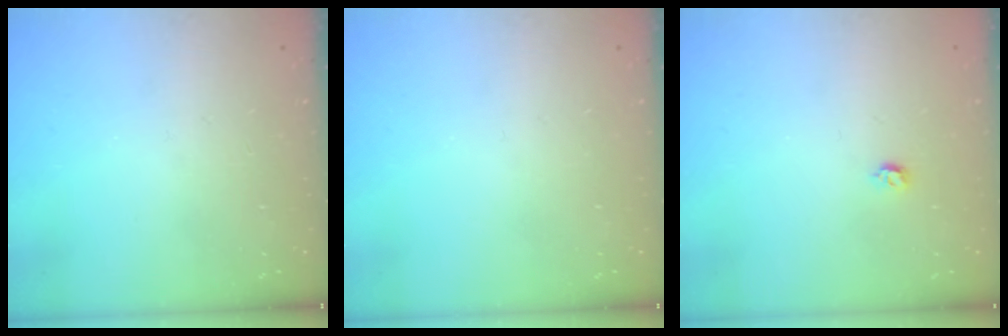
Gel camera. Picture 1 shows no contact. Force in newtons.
{"total": 0.0}
{"total": 3.5, "press": 3.5, "slide": 0.5}